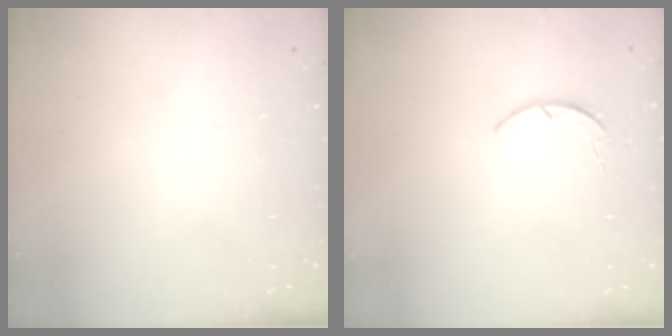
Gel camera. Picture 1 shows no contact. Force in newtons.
{"total": 1.9, "press": 1.9, "slide": 0.3}